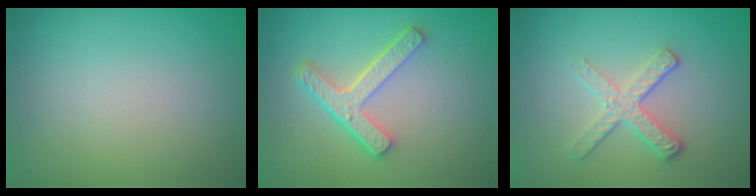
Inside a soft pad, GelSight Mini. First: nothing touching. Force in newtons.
{"total": 4.2, "press": 3.1, "slide": 2.8}
{"total": 2.8, "press": 2.5, "slide": 1.3}